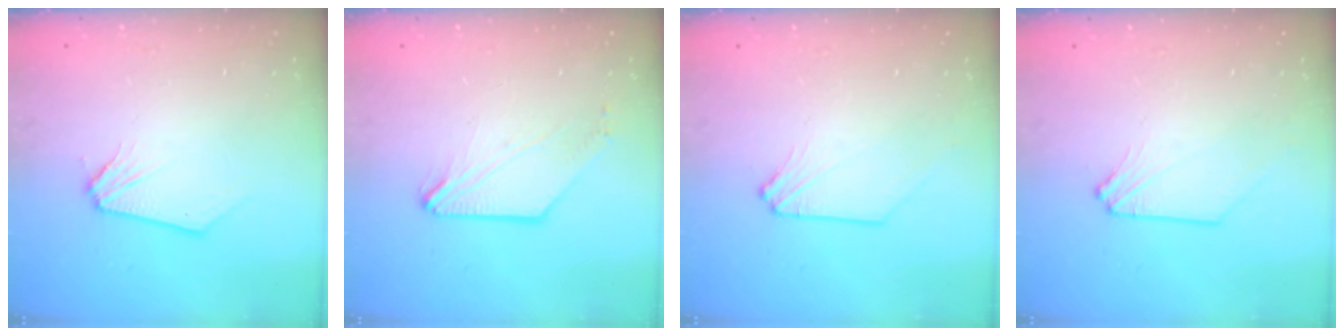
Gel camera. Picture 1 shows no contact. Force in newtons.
{"total": 0.6, "press": 0.5, "slide": 0.2}
{"total": 0.0}
{"total": 0.0}